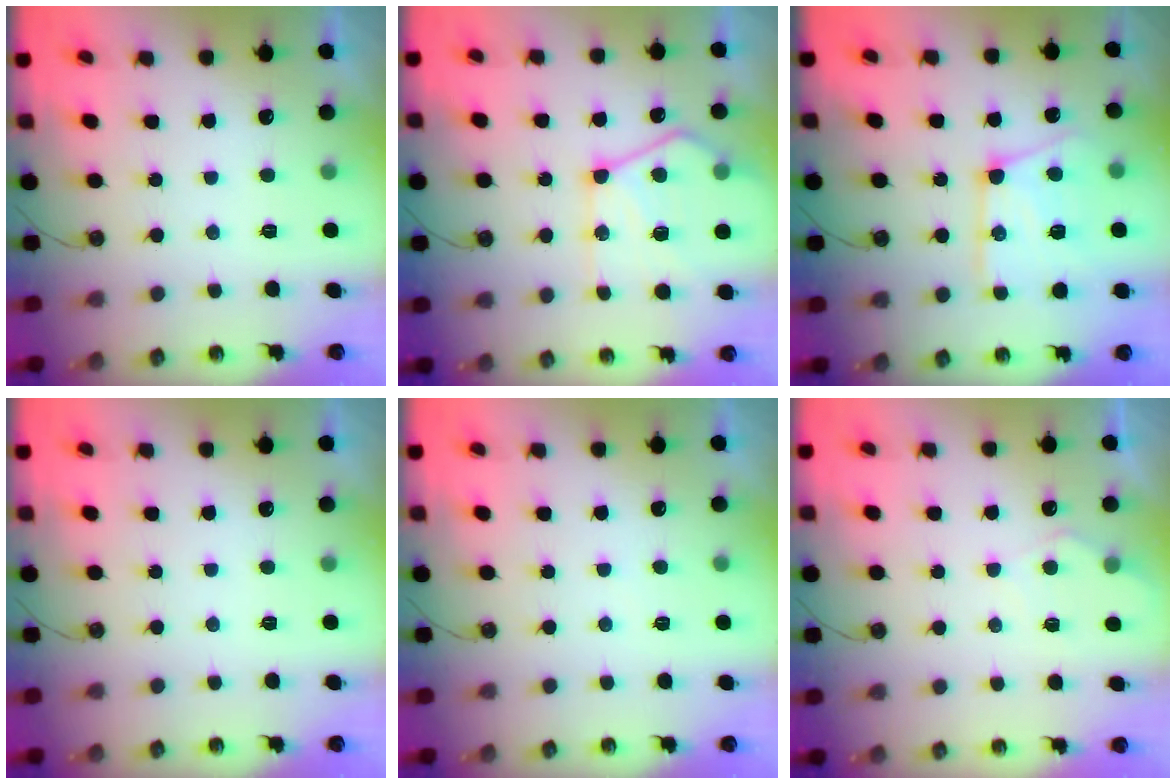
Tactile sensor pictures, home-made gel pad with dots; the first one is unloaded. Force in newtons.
{"total": 17.4, "press": 17.3, "slide": 1.8}
{"total": 17.2, "press": 17.1, "slide": 1.2}
{"total": 0.0}
{"total": 3.1, "press": 3.1, "slide": 0.5}
{"total": 6.2, "press": 6.2, "slide": 0.7}